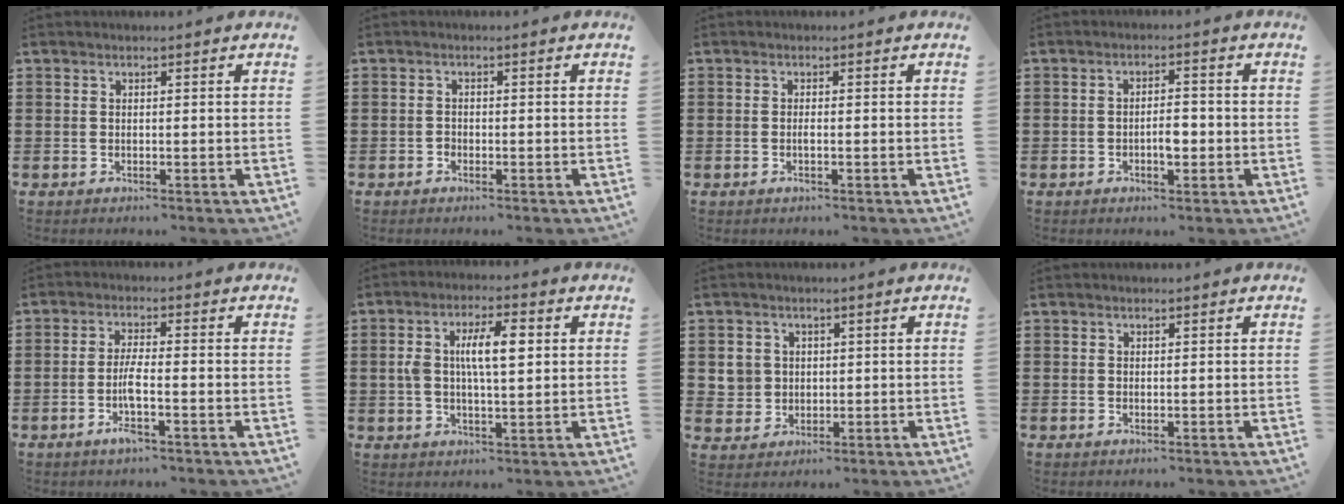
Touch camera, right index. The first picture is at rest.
{"total": 0.8, "force": [-0.6, 0.4, 0.1], "torque": [-0.003, 0.001, -0.014]}
{"total": 0.9, "force": [-0.4, 0.2, 0.8], "torque": [-0.016, -0.003, -0.006]}
{"total": 3.4, "force": [-0.8, 1.2, 3.1], "torque": [-0.056, 0.004, -0.014]}
{"total": 4.5, "force": [-1.9, 0.6, 4.1], "torque": [-0.092, -0.007, -0.041]}
{"total": 7.2, "force": [1.2, 2.6, 6.6], "torque": [-0.139, 0.009, 0.015]}
{"total": 3.7, "force": [0.6, 3.6, 0.7], "torque": [-0.032, 0.013, 0.011]}
{"total": 0.0}